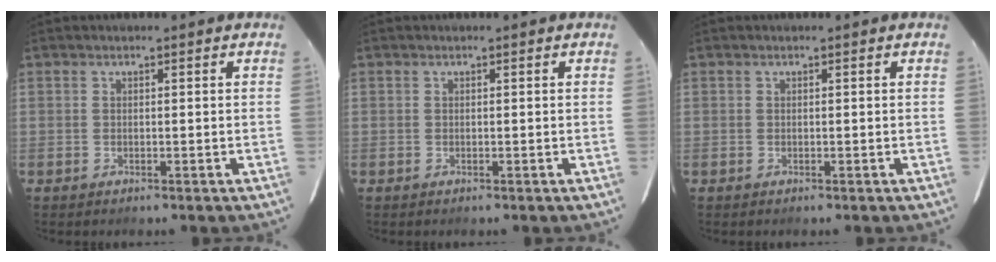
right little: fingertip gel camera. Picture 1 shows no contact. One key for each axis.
{"total": 0.0}
{"total": 0.0}